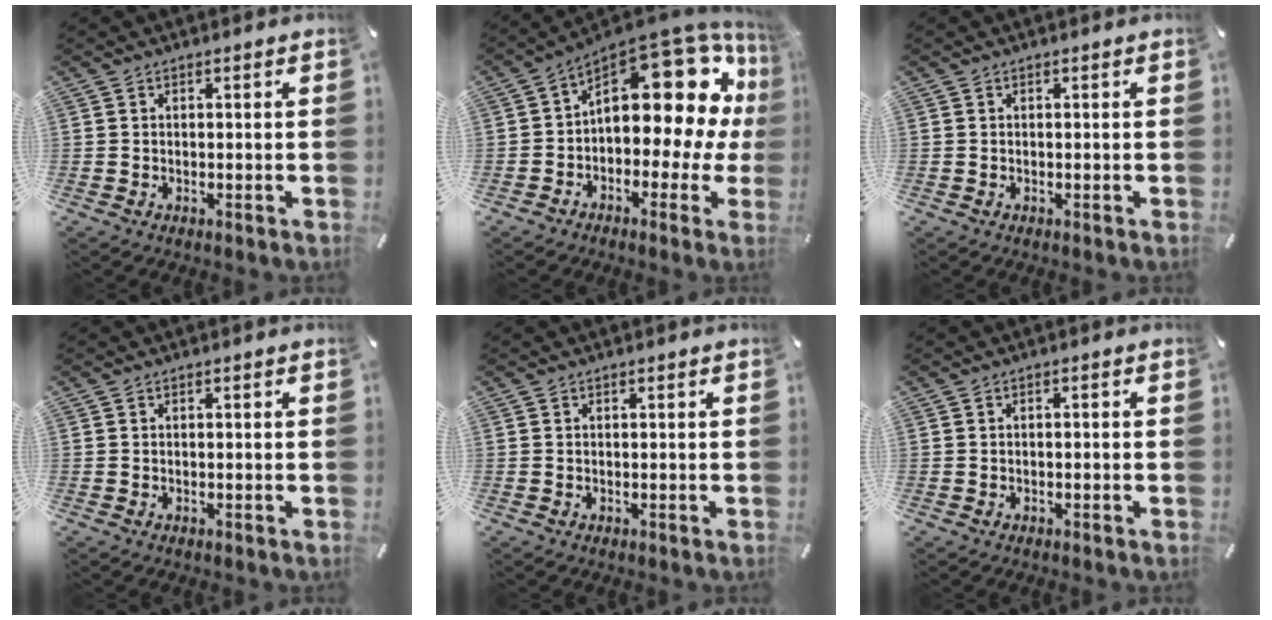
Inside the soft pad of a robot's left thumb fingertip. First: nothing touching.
{"total": 19.0, "force": [7.6, 9.7, 14.4], "torque": [-0.178, -0.076, 0.125]}
{"total": 0.0}
{"total": 0.0}
{"total": 0.0}
{"total": 0.9, "force": [-0.6, 0.3, 0.6], "torque": [-0.011, 0.001, -0.011]}